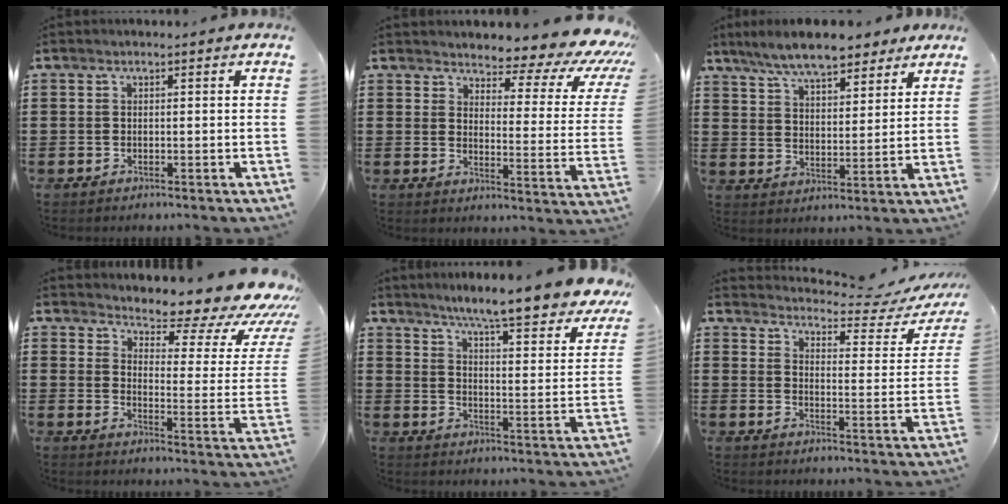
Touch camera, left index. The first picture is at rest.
{"total": 5.4, "force": [4.6, 1.6, 2.4], "torque": [-0.040, -0.044, 0.071]}
{"total": 8.6, "force": [7.6, 1.6, 3.6], "torque": [-0.098, -0.016, 0.140]}
{"total": 8.7, "force": [7.5, 1.6, 4.1], "torque": [-0.066, -0.069, 0.121]}
{"total": 7.6, "force": [6.7, -0.8, 3.5], "torque": [-0.078, -0.058, 0.106]}
{"total": 4.4, "force": [4.1, 0.4, 1.6], "torque": [-0.040, -0.037, 0.061]}